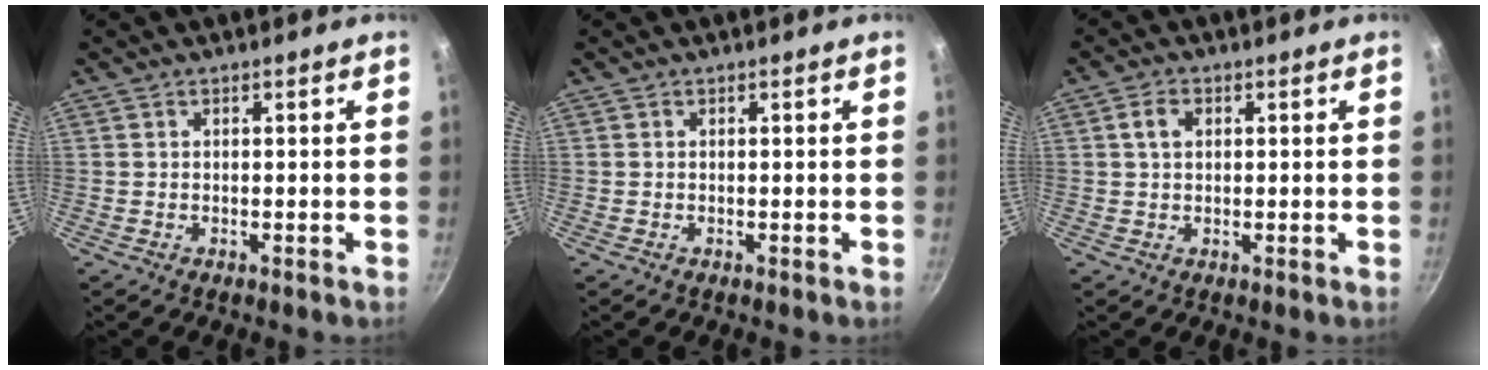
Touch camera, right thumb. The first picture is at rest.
{"total": 0.0}
{"total": 3.3, "force": [0.8, 2.4, 2.1], "torque": [-0.030, 0.004, 0.013]}